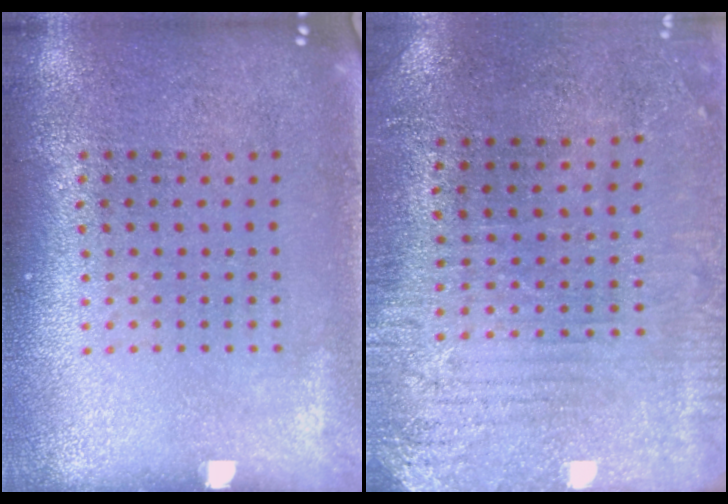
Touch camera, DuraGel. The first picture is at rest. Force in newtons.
{"total": 2.8, "press": 2.6, "slide": 1.2}